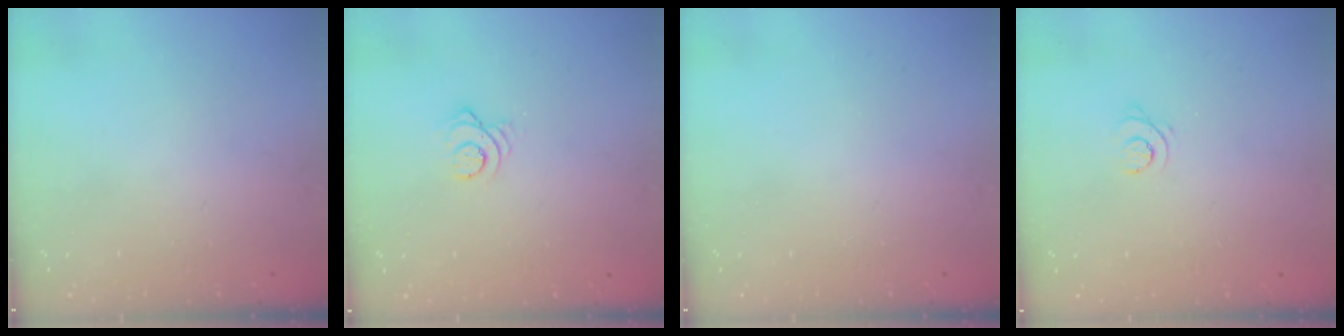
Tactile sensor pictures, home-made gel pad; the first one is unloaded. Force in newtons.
{"total": 3.0, "press": 3.0, "slide": 0.4}
{"total": 0.0}
{"total": 3.3, "press": 3.3, "slide": 0.4}